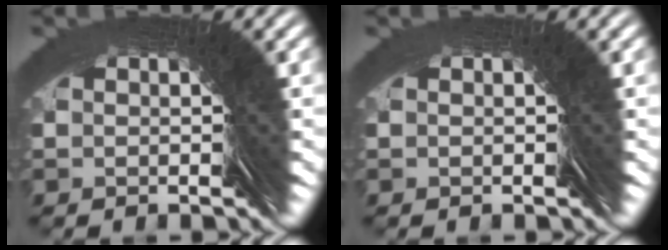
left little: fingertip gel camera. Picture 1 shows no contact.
{"total": 0.0}